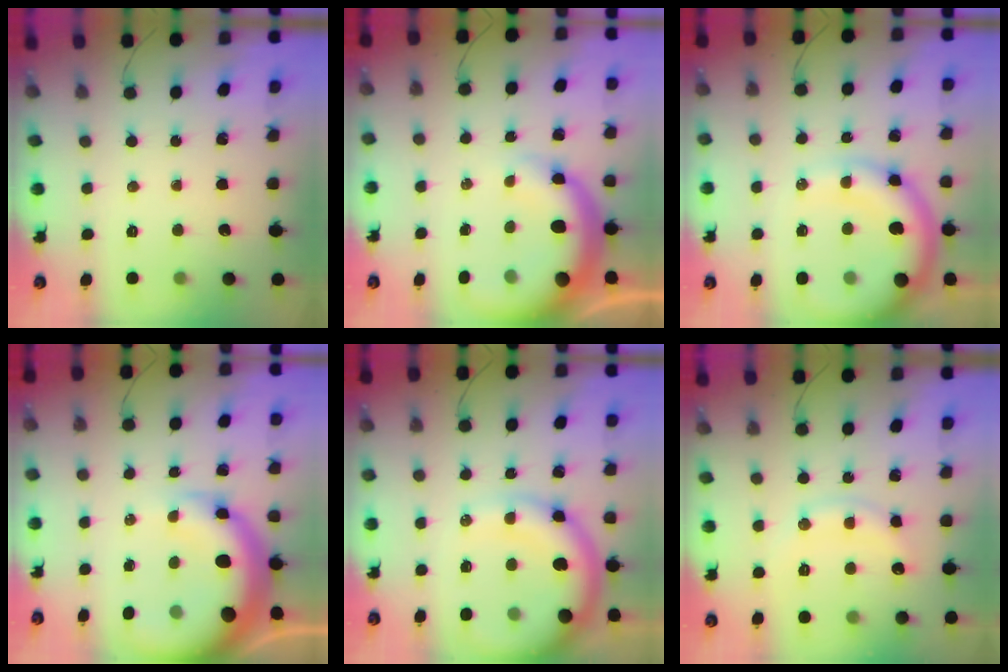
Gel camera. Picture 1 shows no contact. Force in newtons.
{"total": 11.6, "press": 11.4, "slide": 2.0}
{"total": 15.8, "press": 15.4, "slide": 3.5}
{"total": 14.5, "press": 14.0, "slide": 3.7}
{"total": 15.8, "press": 15.4, "slide": 3.5}
{"total": 11.3, "press": 11.3, "slide": 0.3}